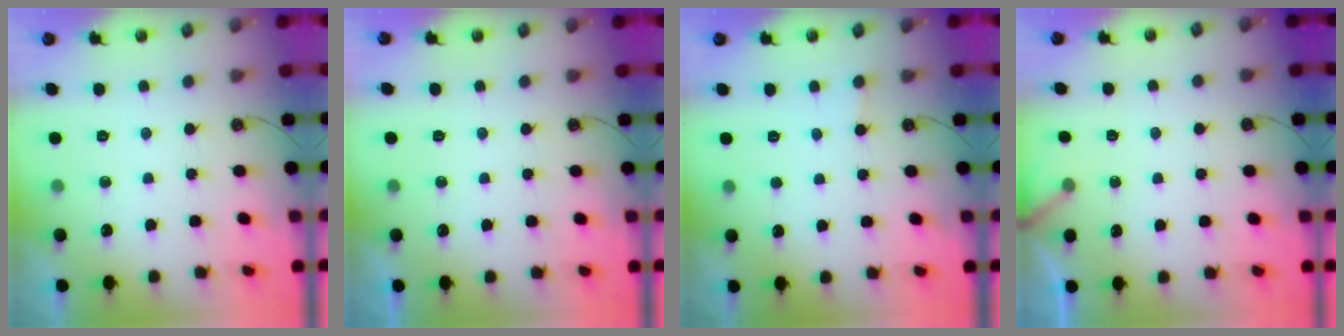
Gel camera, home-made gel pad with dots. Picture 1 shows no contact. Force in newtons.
{"total": 0.0}
{"total": 1.7, "press": 1.7, "slide": 0.3}
{"total": 1.9, "press": 1.9, "slide": 0.1}